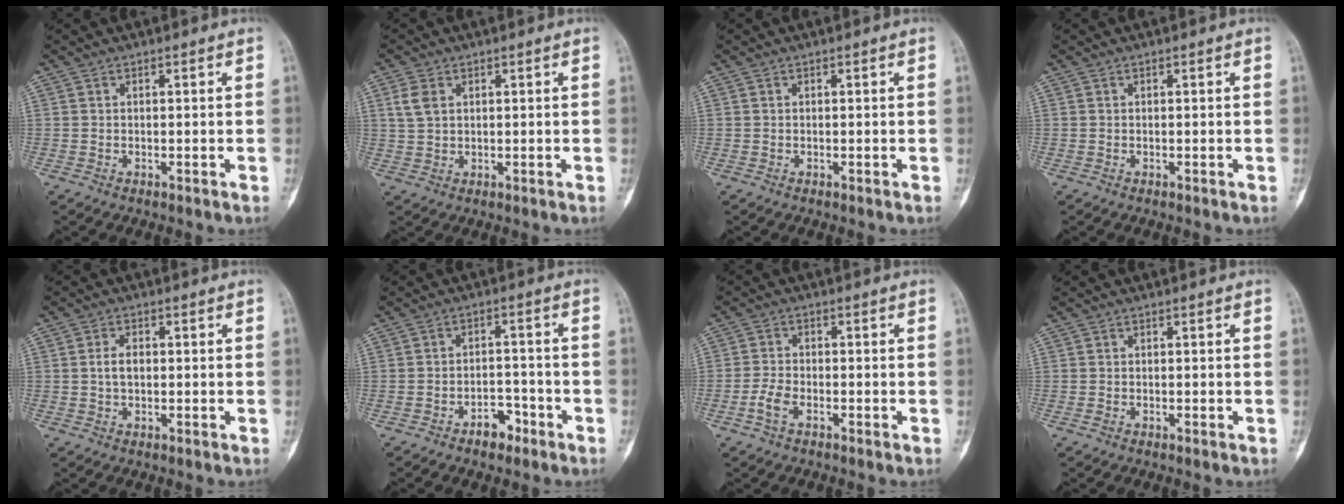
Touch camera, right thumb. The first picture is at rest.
{"total": 3.9, "force": [1.5, 2.6, 2.4], "torque": [-0.048, 0.005, 0.034]}
{"total": 0.0}
{"total": 0.0}
{"total": 2.9, "force": [0.0, 1.8, 2.3], "torque": [-0.042, 0.008, -0.003]}
{"total": 4.4, "force": [-2.9, 2.6, 2.0], "torque": [-0.013, 0.030, -0.043]}
{"total": 3.4, "force": [-1.8, 1.8, 2.2], "torque": [-0.051, 0.012, -0.039]}
{"total": 0.6, "force": [-0.3, 0.4, 0.4], "torque": [-0.009, 0.004, -0.004]}